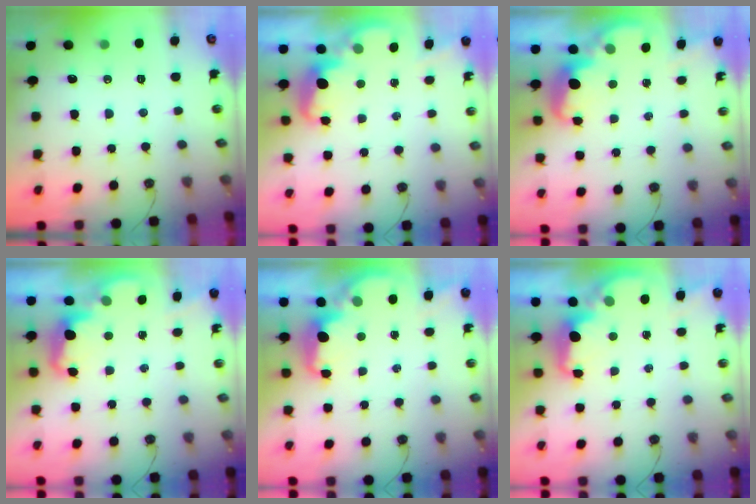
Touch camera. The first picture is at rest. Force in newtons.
{"total": 2.7, "press": 2.6, "slide": 0.7}
{"total": 2.7, "press": 2.6, "slide": 0.5}
{"total": 2.2, "press": 2.1, "slide": 0.7}
{"total": 2.2, "press": 2.1, "slide": 0.8}
{"total": 2.2, "press": 2.0, "slide": 0.8}